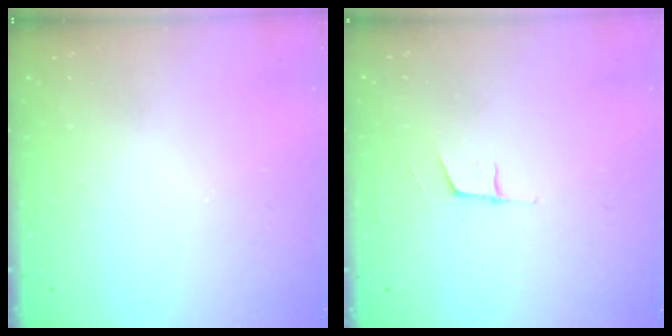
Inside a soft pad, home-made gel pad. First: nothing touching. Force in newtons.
{"total": 5.1, "press": 4.3, "slide": 2.6}